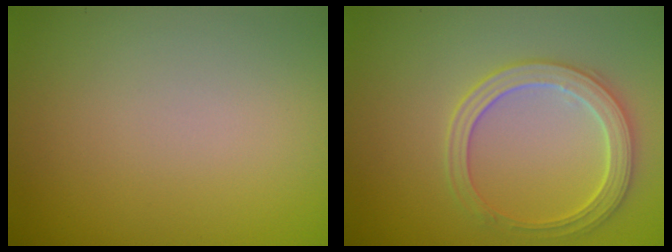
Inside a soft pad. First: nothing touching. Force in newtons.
{"total": 3.4, "press": 3.2, "slide": 1.0}